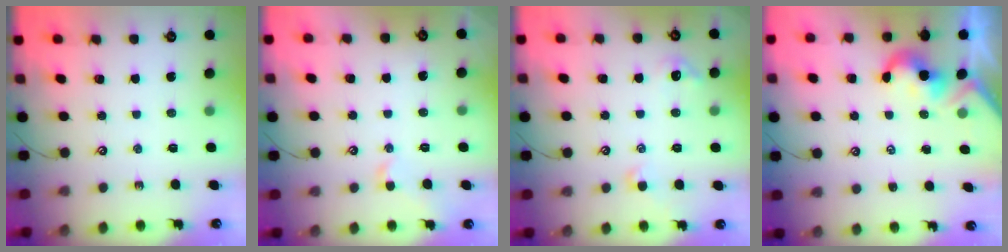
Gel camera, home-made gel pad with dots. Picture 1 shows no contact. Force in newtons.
{"total": 0.6, "press": 0.2, "slide": 0.6}
{"total": 1.9, "press": 1.9, "slide": 0.4}
{"total": 2.1, "press": 2.0, "slide": 0.5}